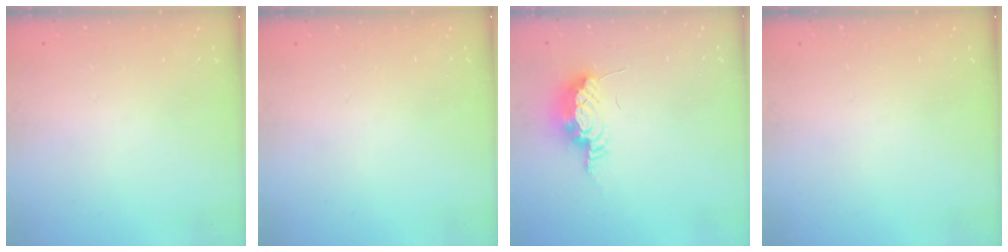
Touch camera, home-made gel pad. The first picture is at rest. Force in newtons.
{"total": 0.0}
{"total": 9.6, "press": 9.1, "slide": 3.1}
{"total": 0.0}